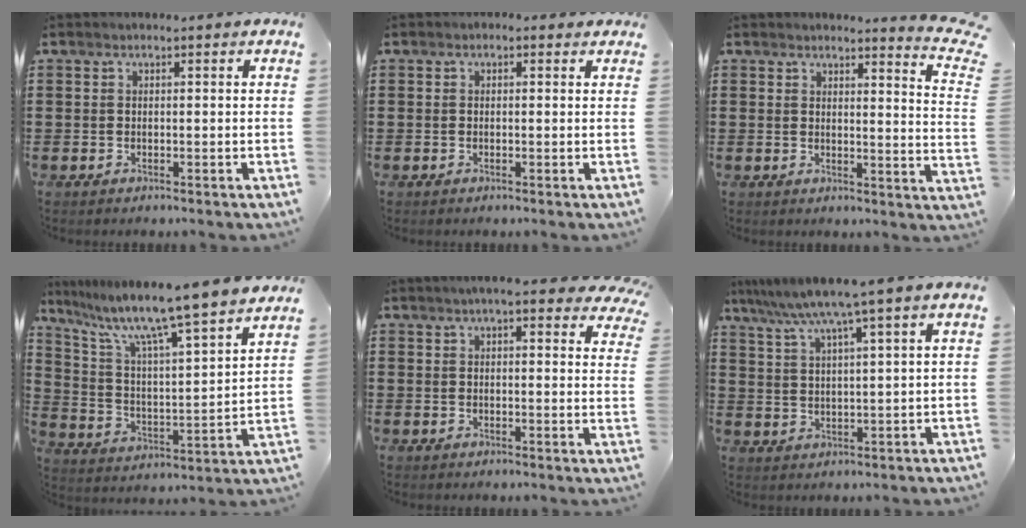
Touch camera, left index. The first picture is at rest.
{"total": 0.8, "force": [-0.3, 0.7, 0.3], "torque": [-0.006, 0.003, -0.007]}
{"total": 3.3, "force": [3.0, 0.0, 1.4], "torque": [-0.026, -0.020, 0.049]}
{"total": 10.4, "force": [8.9, -0.7, 5.4], "torque": [-0.140, -0.067, 0.143]}
{"total": 4.8, "force": [3.8, 1.1, 2.7], "torque": [-0.057, -0.004, 0.067]}
{"total": 6.4, "force": [4.3, -0.5, 4.6], "torque": [-0.104, -0.019, 0.068]}